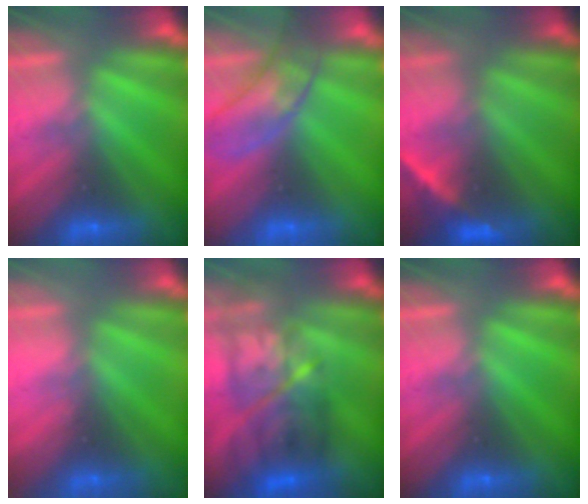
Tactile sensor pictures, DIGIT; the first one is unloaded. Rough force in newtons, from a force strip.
{"total": 2.9}
{"total": 2.2}
{"total": 2.3}
{"total": 9.4}
{"total": 0.0}